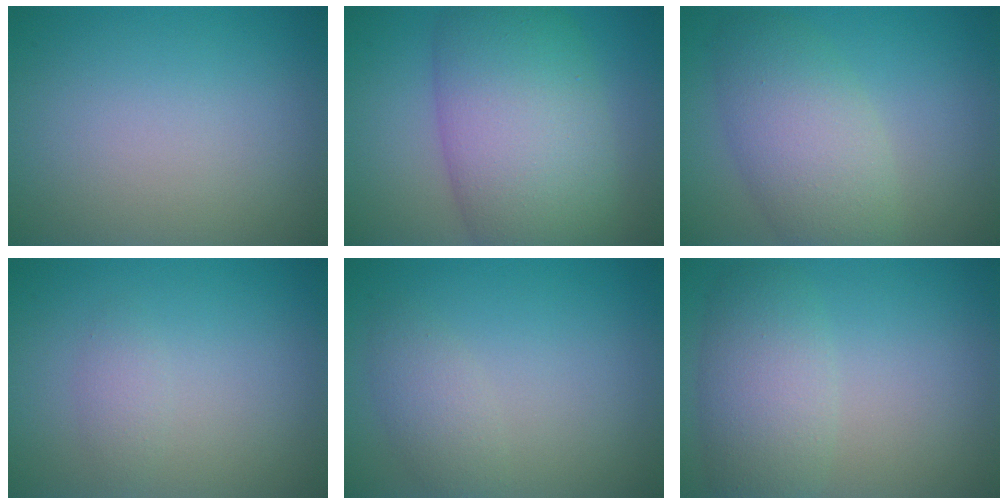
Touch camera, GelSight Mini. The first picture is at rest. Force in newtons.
{"total": 11.1, "press": 11.0, "slide": 0.6}
{"total": 5.8, "press": 5.7, "slide": 0.4}
{"total": 1.1, "press": 1.1, "slide": 0.1}
{"total": 1.9, "press": 1.9, "slide": 0.1}
{"total": 4.7, "press": 4.7, "slide": 0.1}